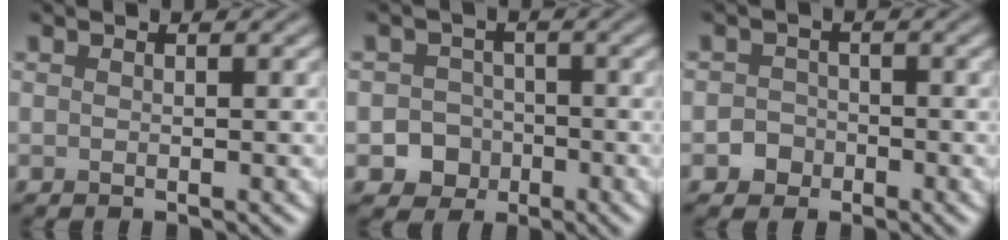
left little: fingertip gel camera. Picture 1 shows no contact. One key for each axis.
{"total": 3.7, "fx": -1.6, "fy": 3.3, "fz": 0.8, "tx": 0.019, "ty": 0.002, "tz": -0.037}
{"total": 1.8, "fx": -0.8, "fy": 1.6, "fz": 0.3, "tx": 0.008, "ty": 0.004, "tz": -0.020}